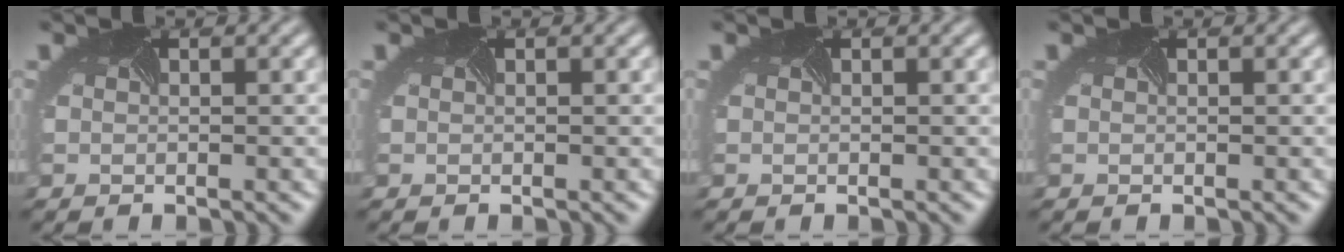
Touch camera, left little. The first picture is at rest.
{"total": 0.0}
{"total": 0.0}
{"total": 0.0}